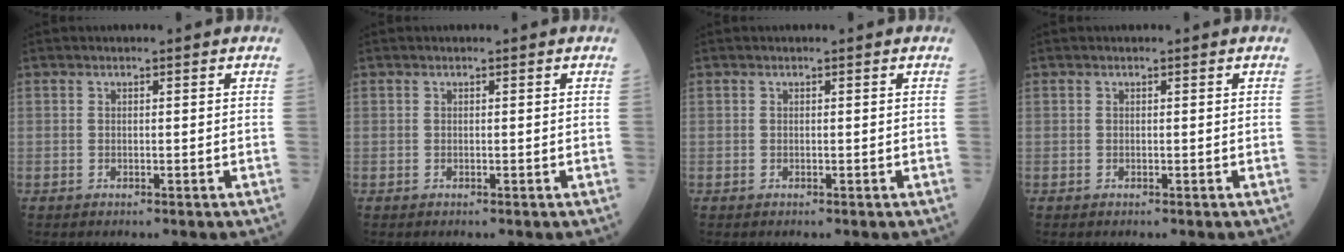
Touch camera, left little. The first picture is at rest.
{"total": 0.0}
{"total": 0.0}
{"total": 0.0}